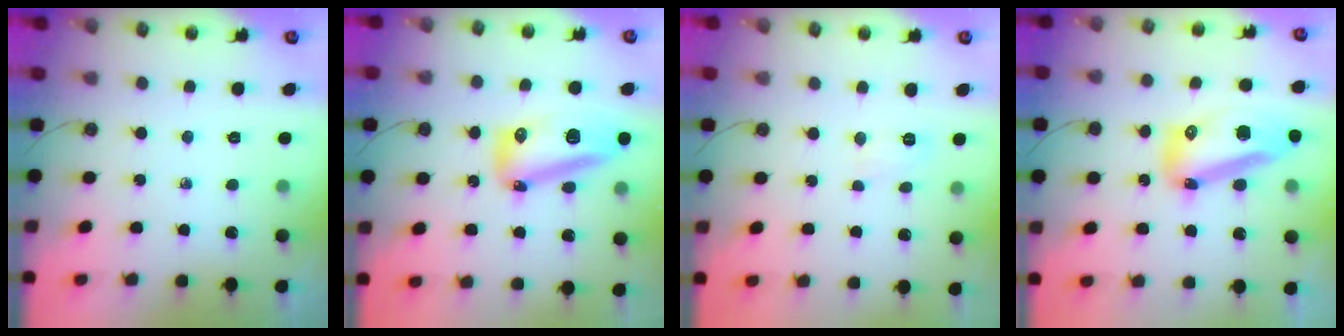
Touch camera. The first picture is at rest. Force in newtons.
{"total": 27.6, "press": 19.2, "slide": 19.8}
{"total": 4.2, "press": 4.0, "slide": 1.2}
{"total": 15.3, "press": 15.2, "slide": 1.9}